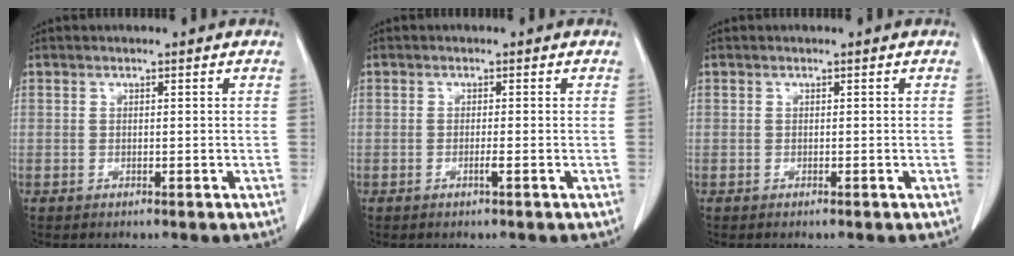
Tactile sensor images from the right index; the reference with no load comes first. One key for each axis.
{"total": 0.9, "fx": -0.4, "fy": -0.2, "fz": 0.8, "tx": -0.014, "ty": 0.000, "tz": -0.008}
{"total": 0.0}